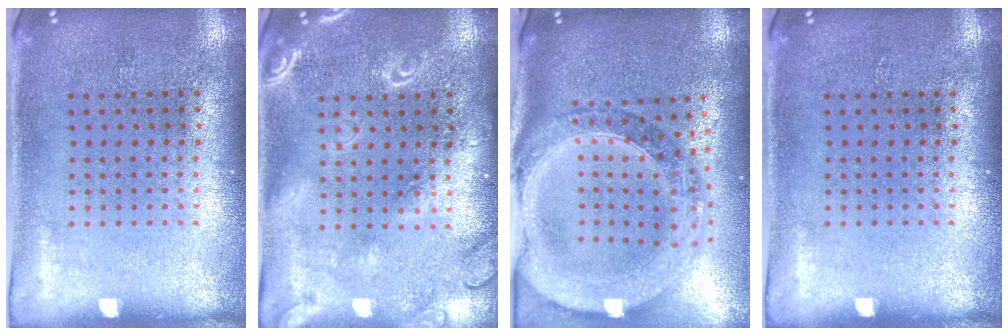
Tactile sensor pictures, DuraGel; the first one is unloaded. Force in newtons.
{"total": 1.9, "press": 1.9, "slide": 0.2}
{"total": 2.3, "press": 2.1, "slide": 1.0}
{"total": 0.0}